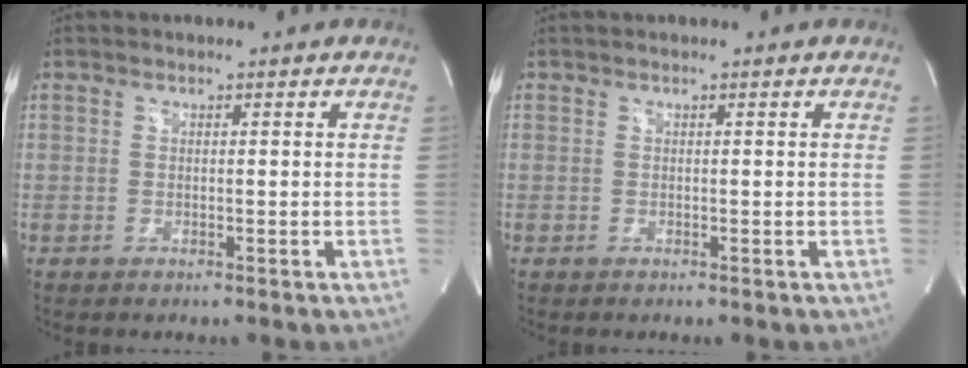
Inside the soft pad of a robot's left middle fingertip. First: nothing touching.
{"total": 0.0}